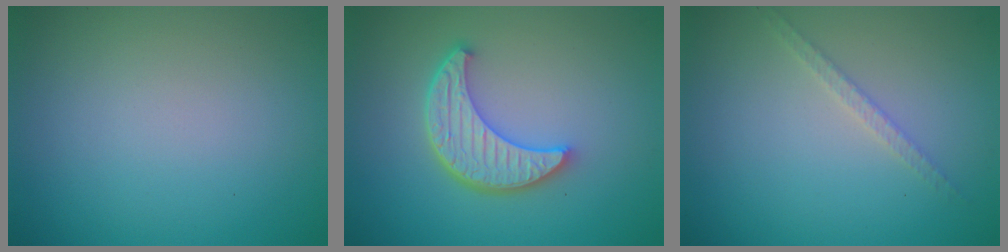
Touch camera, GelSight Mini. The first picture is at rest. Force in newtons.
{"total": 5.2, "press": 4.1, "slide": 3.3}
{"total": 1.3, "press": 1.3, "slide": 0.2}